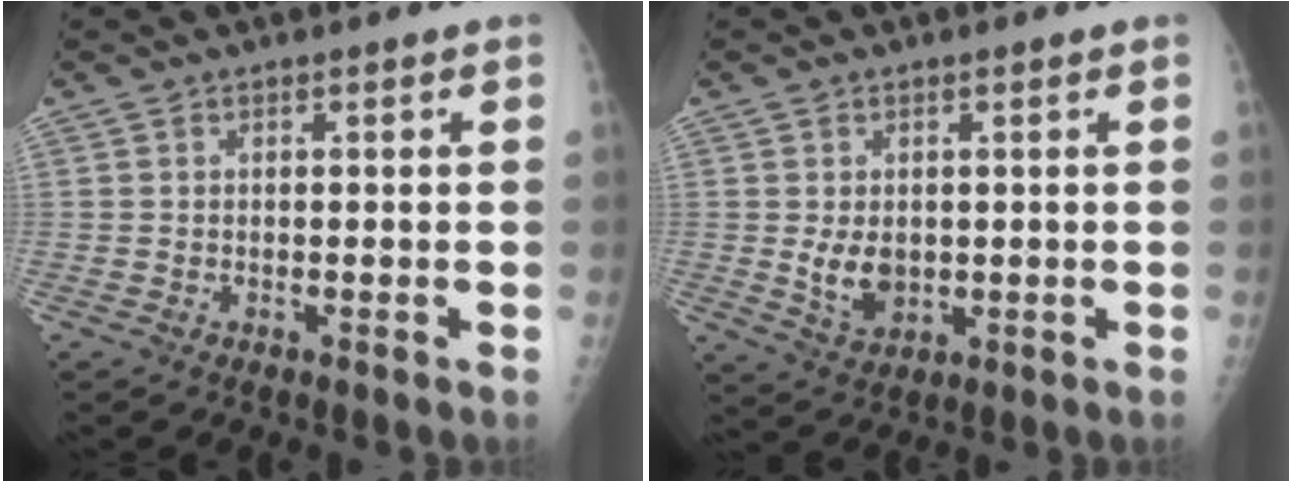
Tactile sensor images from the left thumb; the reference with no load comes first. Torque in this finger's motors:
{"motor_torque": [0.80, 0.98, 0.52, -0.34, 0.04]}